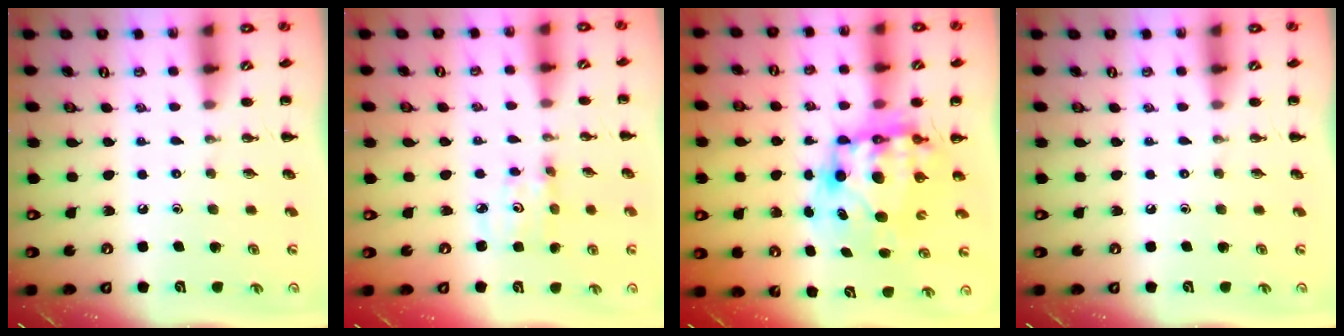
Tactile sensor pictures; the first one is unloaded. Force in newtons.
{"total": 2.8, "press": 2.8, "slide": 0.4}
{"total": 10.2, "press": 9.9, "slide": 2.5}
{"total": 0.0}